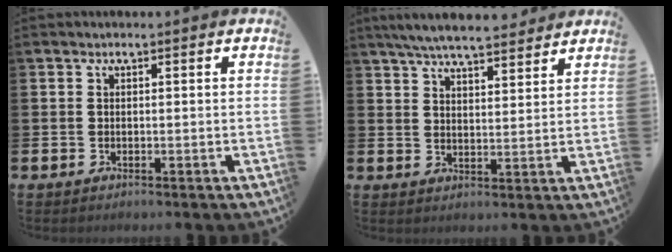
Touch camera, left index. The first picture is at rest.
{"total": 6.3, "force": [6.0, 0.9, 1.8], "torque": [-0.051, -0.024, 0.109]}